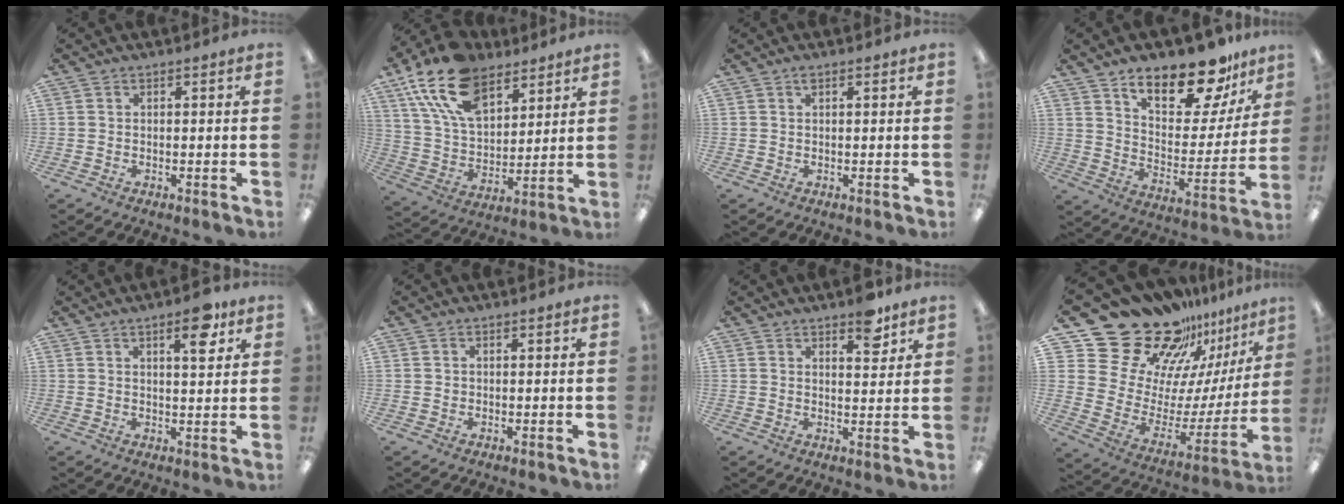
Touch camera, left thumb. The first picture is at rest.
{"total": 19.3, "force": [11.9, 10.7, 10.8], "torque": [-0.212, -0.043, 0.217]}
{"total": 1.0, "force": [0.7, 0.4, 0.7], "torque": [-0.007, 0.000, 0.009]}
{"total": 17.9, "force": [14.3, 6.2, 8.7], "torque": [-0.139, -0.099, 0.245]}
{"total": 6.4, "force": [3.7, 2.1, 4.8], "torque": [-0.057, -0.014, 0.055]}
{"total": 0.7, "force": [0.3, 0.6, 0.0], "torque": [-0.001, 0.004, 0.005]}
{"total": 6.2, "force": [4.5, 2.6, 3.3], "torque": [-0.028, -0.027, 0.073]}
{"total": 27.7, "force": [22.1, 13.3, 10.1], "torque": [-0.153, -0.167, 0.412]}